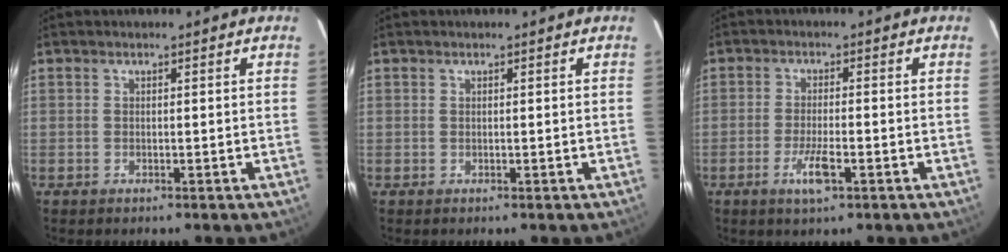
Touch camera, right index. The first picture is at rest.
{"total": 0.0}
{"total": 4.4, "force": [-2.1, 0.6, 3.8], "torque": [-0.075, -0.006, -0.038]}